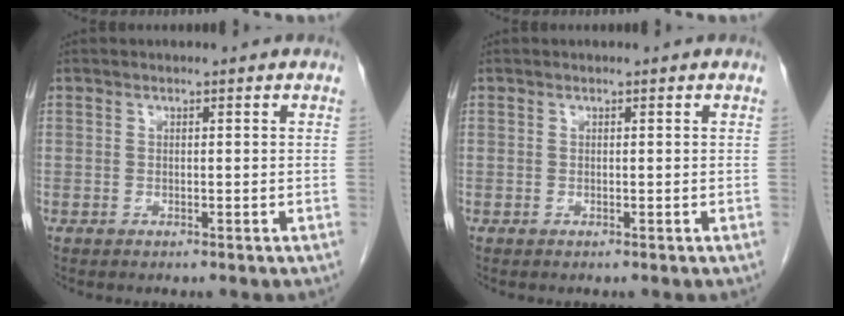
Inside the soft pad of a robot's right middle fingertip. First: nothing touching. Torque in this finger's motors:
{"motor_torque": [-0.24, -0.10, 0.03, -0.01]}